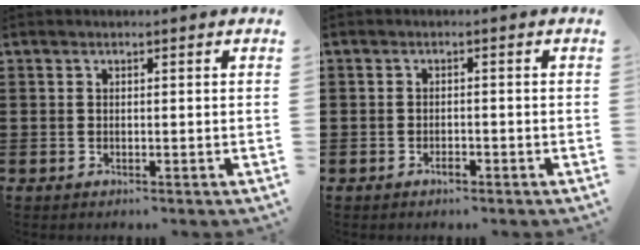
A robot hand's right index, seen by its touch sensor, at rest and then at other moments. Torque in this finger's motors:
{"motor_torque": [1.07, 1.06, 0.11, 0.03]}